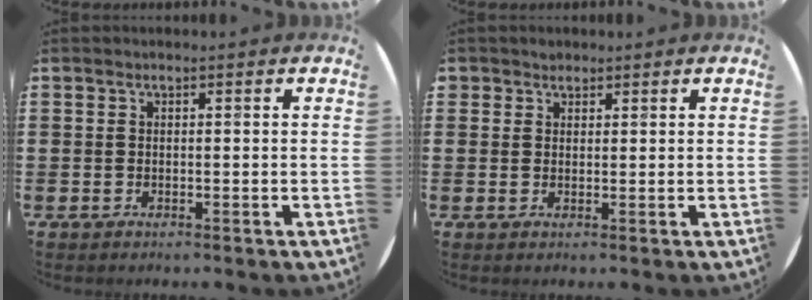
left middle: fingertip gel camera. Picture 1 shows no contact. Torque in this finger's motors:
{"motor_torque": [0.26, -0.20, 0.01, 0.01]}